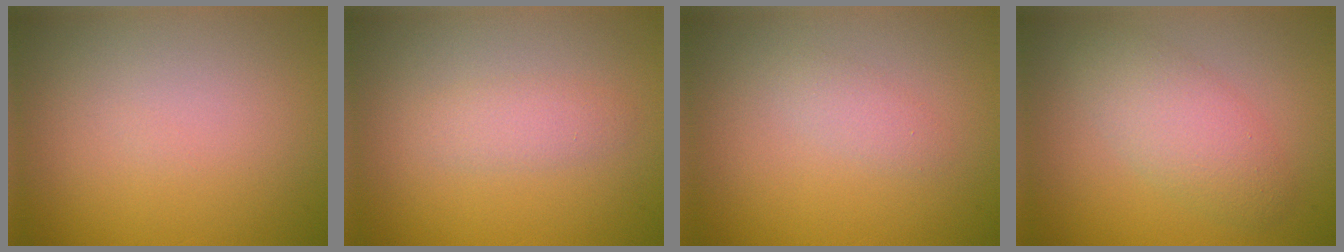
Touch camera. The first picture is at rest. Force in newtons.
{"total": 1.6, "press": 1.6, "slide": 0.0}
{"total": 1.2, "press": 1.2, "slide": 0.1}
{"total": 3.8, "press": 3.8, "slide": 0.0}